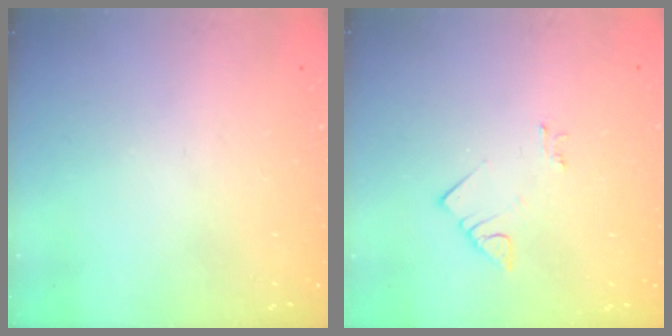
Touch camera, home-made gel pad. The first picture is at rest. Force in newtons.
{"total": 2.7, "press": 2.7, "slide": 0.2}